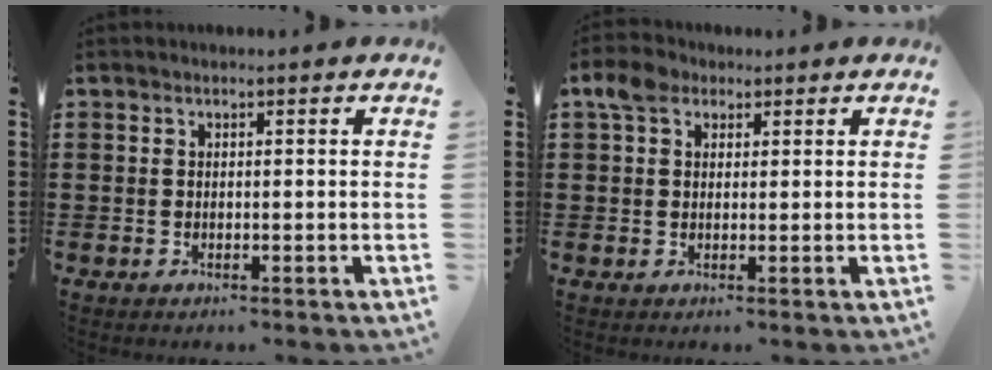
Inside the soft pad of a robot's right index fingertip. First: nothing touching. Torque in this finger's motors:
{"motor_torque": [0.46, 0.06, 0.08, 0.06]}